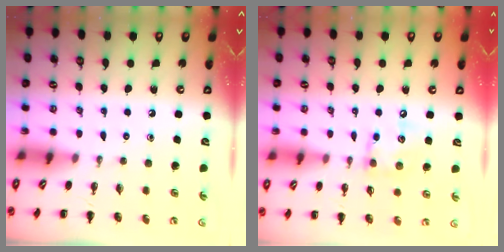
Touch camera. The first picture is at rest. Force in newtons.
{"total": 9.6, "press": 9.6, "slide": 0.7}